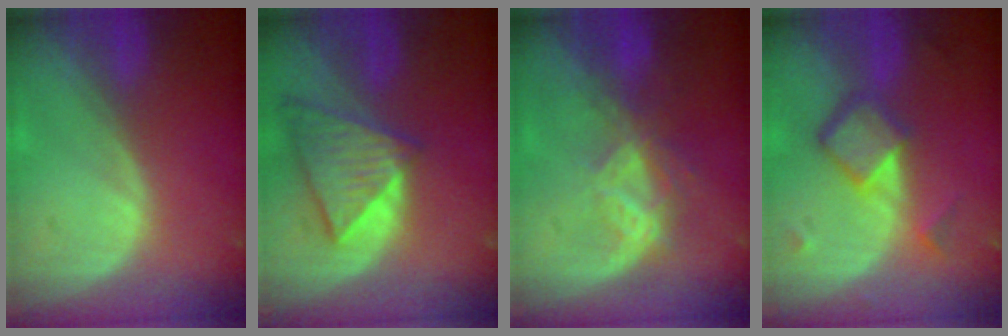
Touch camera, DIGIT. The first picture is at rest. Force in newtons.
{"total": 8.4, "press": 7.4, "slide": 4.1}
{"total": 6.7, "press": 5.7, "slide": 3.5}
{"total": 6.6, "press": 5.7, "slide": 3.3}